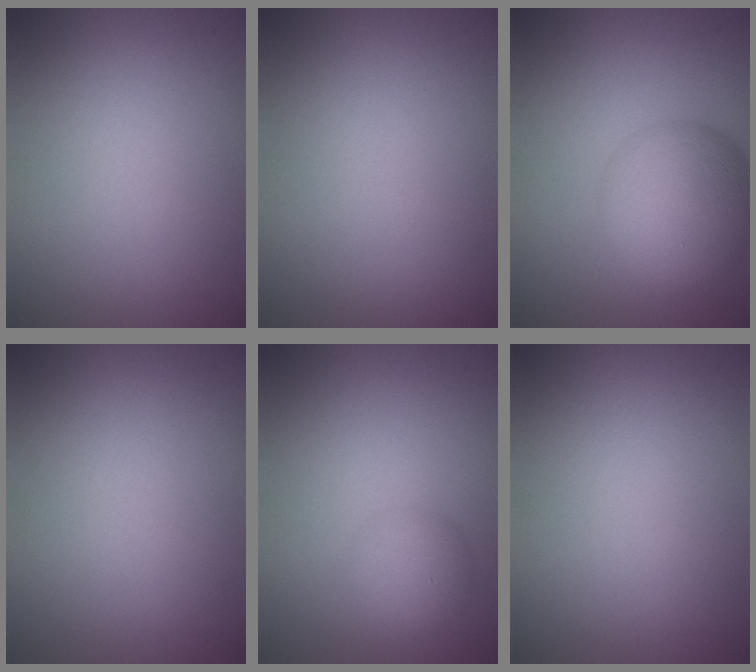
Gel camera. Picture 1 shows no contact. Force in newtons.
{"total": 0.0}
{"total": 7.1, "press": 7.1, "slide": 0.2}
{"total": 0.0}
{"total": 2.8, "press": 2.8, "slide": 0.1}
{"total": 0.0}